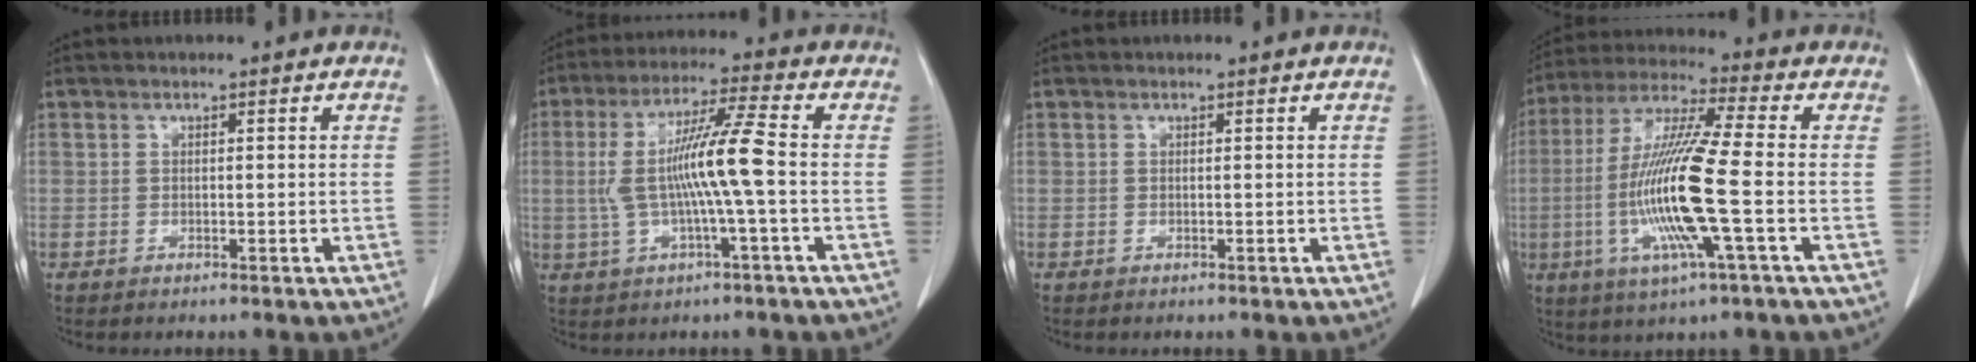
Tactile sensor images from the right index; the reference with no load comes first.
{"total": 10.1, "force": [-0.5, -0.3, 10.1], "torque": [-0.200, 0.015, -0.011]}
{"total": 0.0}
{"total": 15.3, "force": [-2.9, 0.0, 15.0], "torque": [-0.310, -0.009, -0.064]}